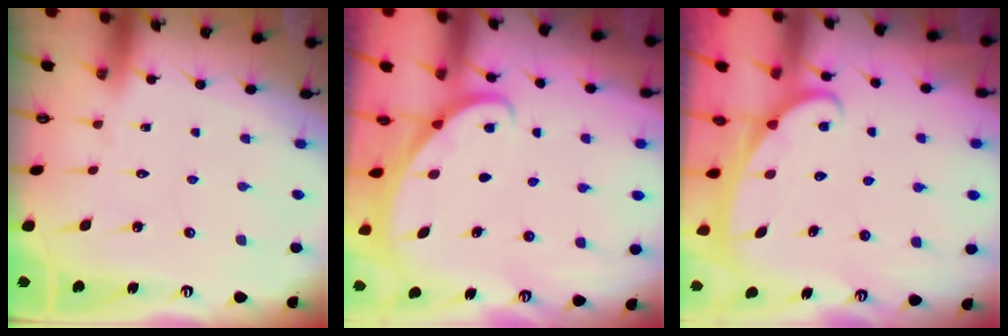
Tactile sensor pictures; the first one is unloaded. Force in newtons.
{"total": 1.2, "press": 1.2, "slide": 0.0}
{"total": 2.5, "press": 2.4, "slide": 0.3}